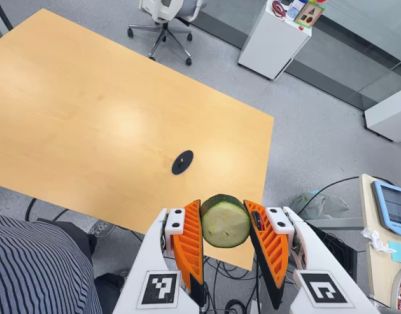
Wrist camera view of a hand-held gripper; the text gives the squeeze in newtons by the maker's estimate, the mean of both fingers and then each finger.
{"total": 11.5, "left": 13.0, "right": 10.0}